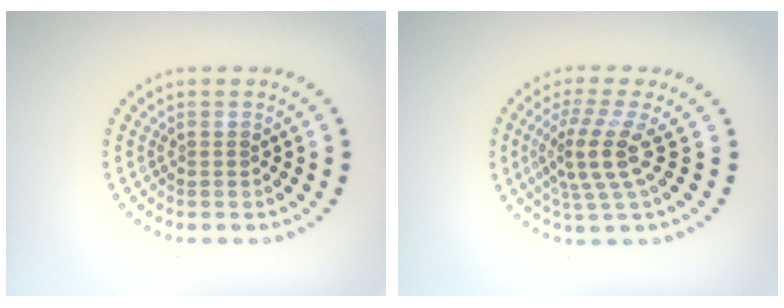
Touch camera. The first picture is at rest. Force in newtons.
{"total": 3.8, "press": 2.9, "slide": 2.4}